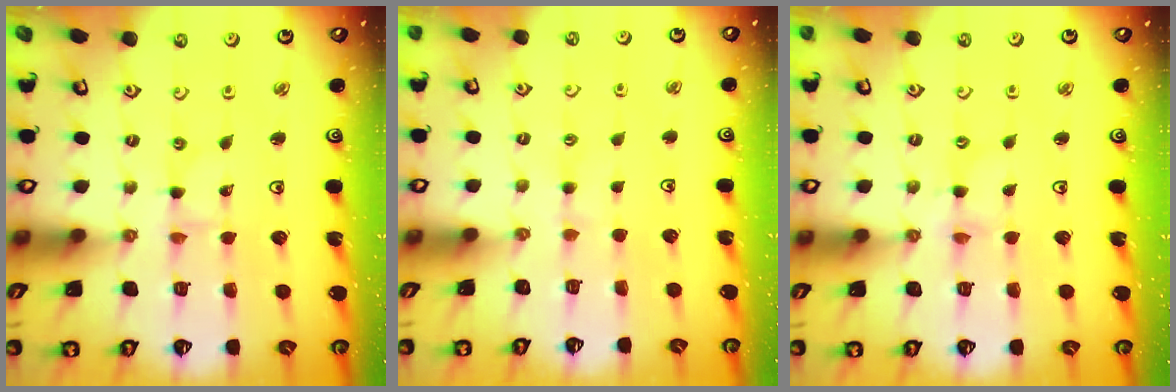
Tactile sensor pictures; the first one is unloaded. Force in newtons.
{"total": 2.1, "press": 2.0, "slide": 0.4}
{"total": 1.7, "press": 1.7, "slide": 0.3}